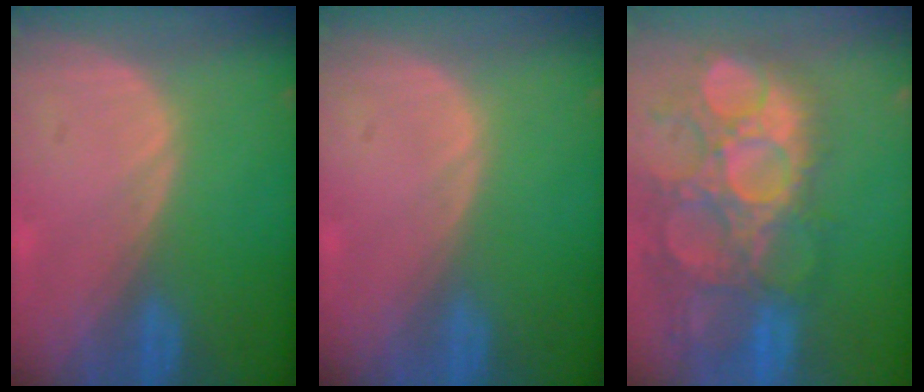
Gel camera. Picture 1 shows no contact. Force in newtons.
{"total": 0.0}
{"total": 15.0, "press": 12.6, "slide": 8.2}